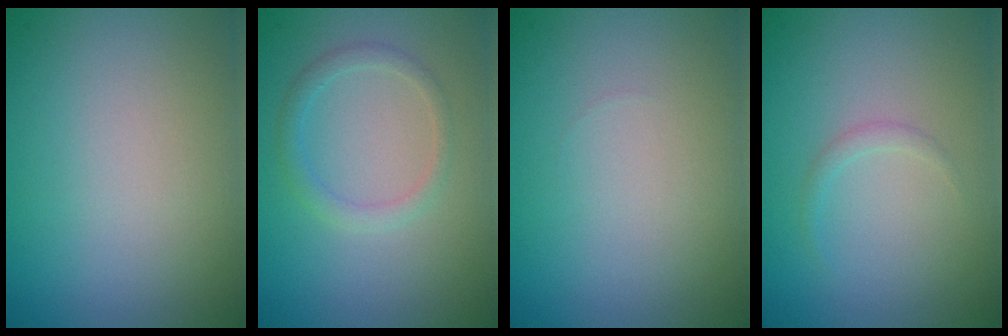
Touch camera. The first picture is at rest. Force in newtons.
{"total": 1.6, "press": 1.6, "slide": 0.0}
{"total": 0.0}
{"total": 0.8, "press": 0.7, "slide": 0.1}